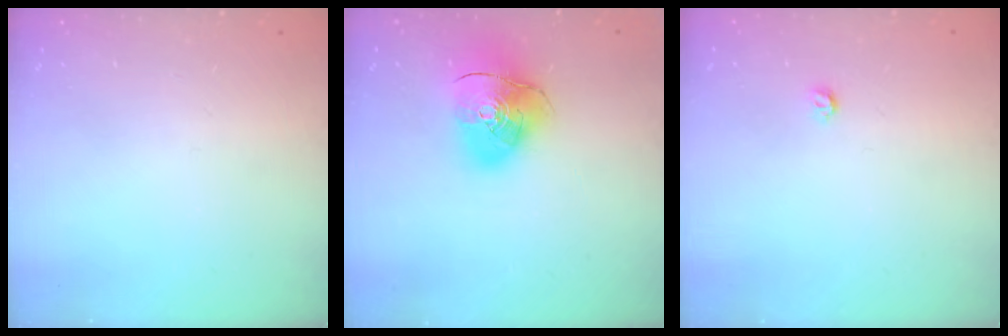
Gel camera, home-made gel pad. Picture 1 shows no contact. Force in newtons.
{"total": 14.3, "press": 14.2, "slide": 1.9}
{"total": 3.5, "press": 3.5, "slide": 0.5}